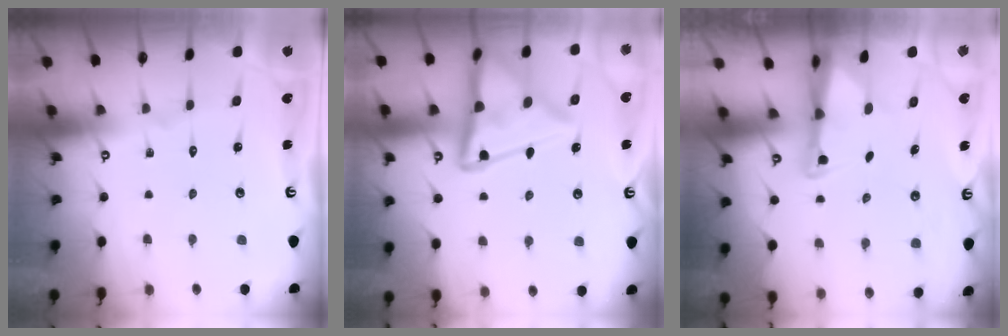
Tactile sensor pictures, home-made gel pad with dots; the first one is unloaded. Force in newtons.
{"total": 18.2, "press": 18.1, "slide": 1.8}
{"total": 2.6, "press": 2.6, "slide": 0.5}